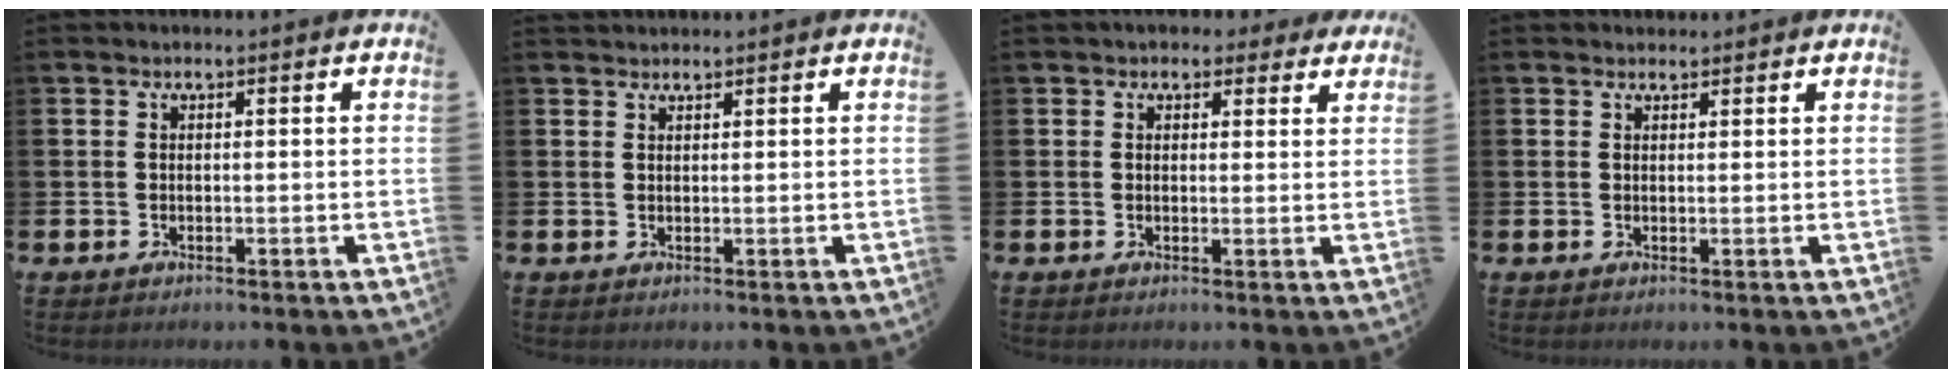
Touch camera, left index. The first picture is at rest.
{"total": 1.1, "force": [1.1, 0.2, 0.0], "torque": [0.007, -0.002, 0.019]}
{"total": 2.7, "force": [2.3, 1.4, 0.2], "torque": [0.004, -0.006, 0.036]}
{"total": 1.2, "force": [1.1, 0.4, 0.0], "torque": [0.005, -0.001, 0.020]}